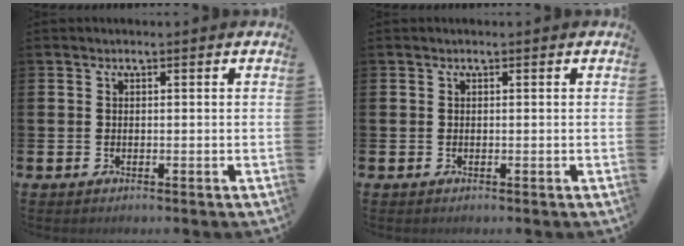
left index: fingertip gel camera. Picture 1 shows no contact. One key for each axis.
{"total": 0.0}